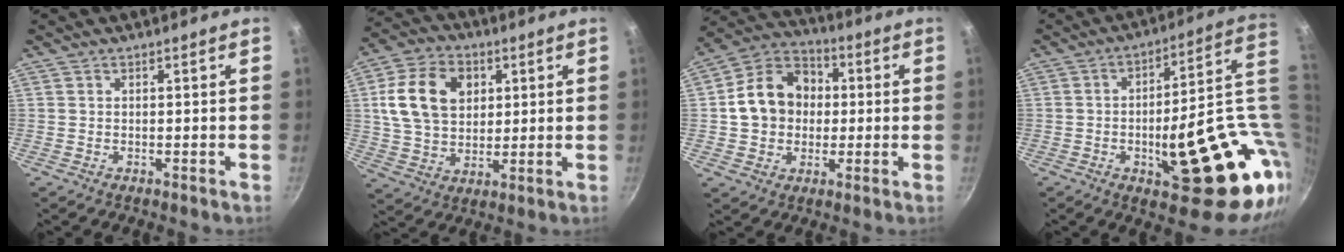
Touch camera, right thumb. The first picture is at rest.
{"total": 15.2, "force": [3.8, 11.1, 9.7], "torque": [-0.160, 0.001, 0.065]}
{"total": 14.2, "force": [0.8, 11.7, 8.0], "torque": [-0.105, 0.027, 0.001]}
{"total": 27.1, "force": [-1.4, 10.6, 24.9], "torque": [-0.290, 0.002, 0.000]}